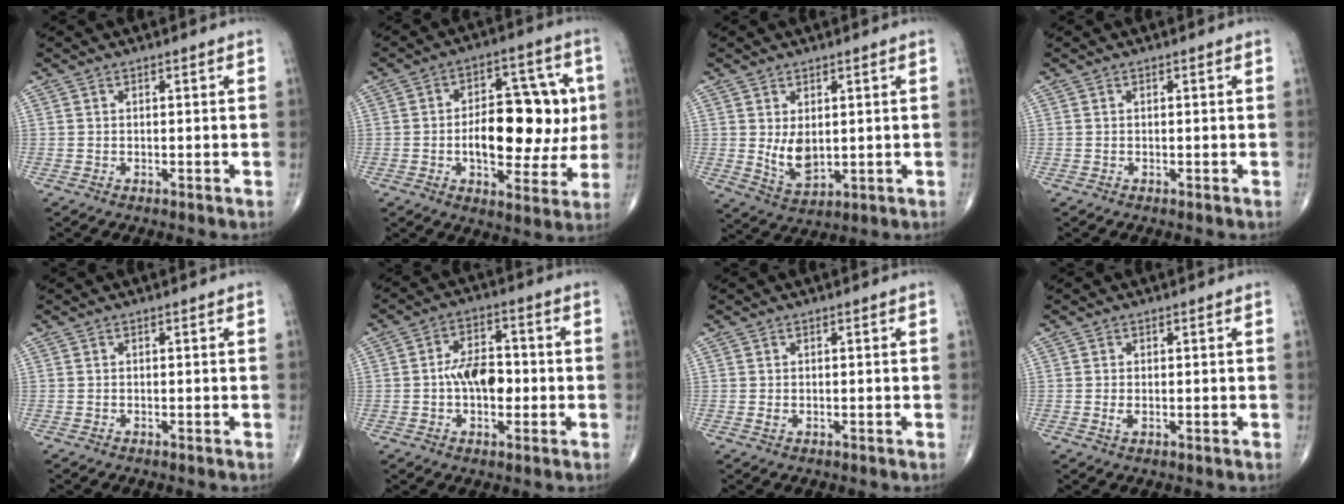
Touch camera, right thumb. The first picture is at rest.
{"total": 18.1, "force": [0.0, 9.5, 15.4], "torque": [-0.181, 0.020, 0.005]}
{"total": 5.9, "force": [0.8, 3.5, 4.7], "torque": [-0.072, -0.017, 0.030]}
{"total": 0.0}
{"total": 0.0}
{"total": 8.7, "force": [-0.8, 5.2, 6.9], "torque": [-0.095, 0.022, -0.018]}
{"total": 0.7, "force": [0.0, 0.5, 0.5], "torque": [-0.011, 0.002, 0.002]}
{"total": 1.3, "force": [0.0, 0.7, 1.1], "torque": [-0.023, -0.005, -0.002]}